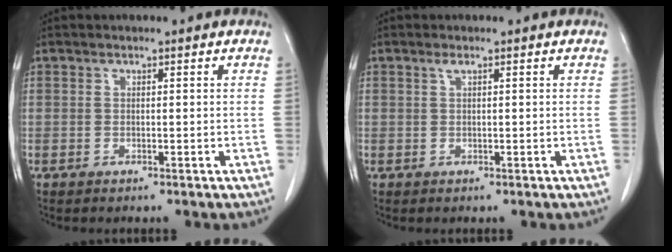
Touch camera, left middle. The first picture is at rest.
{"total": 0.7, "force": [0.4, 0.0, 0.5], "torque": [-0.012, 0.006, 0.007]}